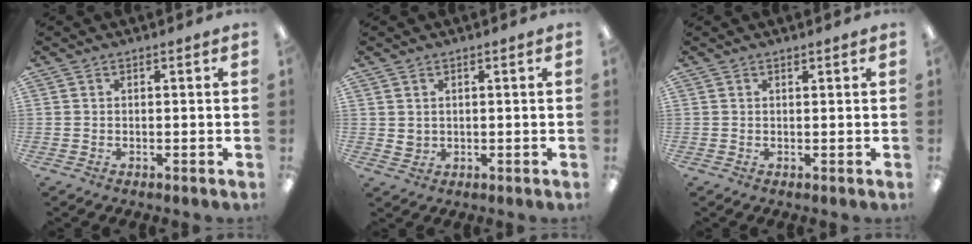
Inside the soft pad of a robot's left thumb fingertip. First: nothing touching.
{"total": 2.0, "force": [1.2, 1.5, 0.4], "torque": [-0.001, -0.002, 0.021]}
{"total": 0.6, "force": [0.5, 0.2, 0.2], "torque": [-0.004, -0.001, 0.010]}